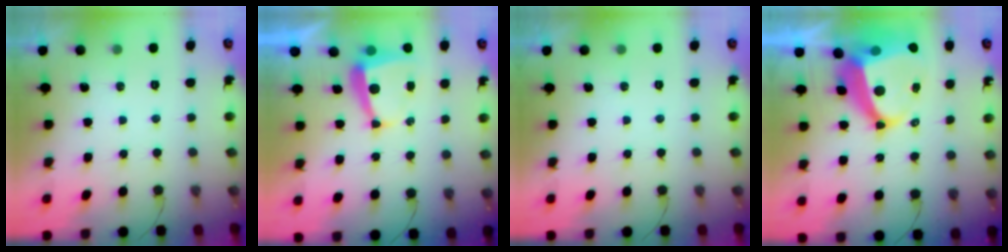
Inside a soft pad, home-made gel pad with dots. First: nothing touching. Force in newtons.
{"total": 6.2, "press": 6.2, "slide": 0.5}
{"total": 0.0}
{"total": 13.5, "press": 13.4, "slide": 1.5}